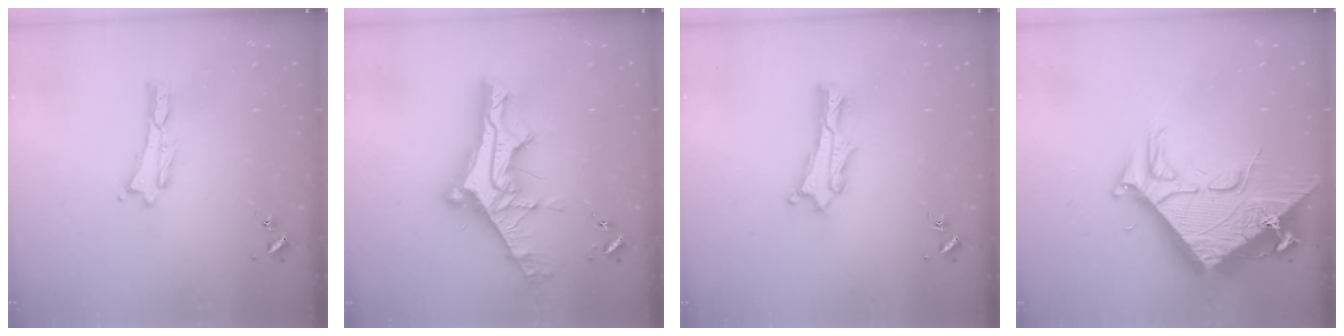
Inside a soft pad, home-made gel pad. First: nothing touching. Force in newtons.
{"total": 13.2, "press": 13.1, "slide": 1.4}
{"total": 1.5, "press": 1.4, "slide": 0.2}
{"total": 9.8, "press": 9.8, "slide": 1.1}